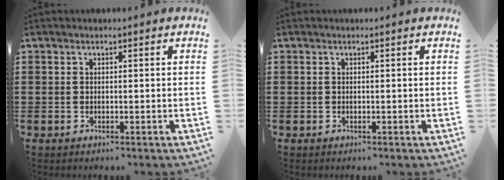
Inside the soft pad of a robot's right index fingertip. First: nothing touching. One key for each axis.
{"total": 0.0}